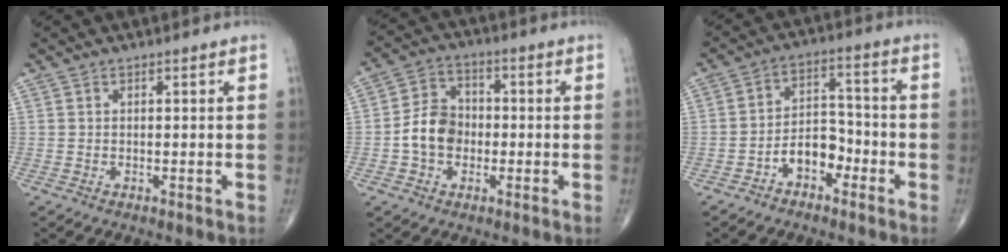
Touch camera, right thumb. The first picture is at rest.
{"total": 8.4, "force": [-1.4, 6.5, 5.1], "torque": [-0.074, 0.027, -0.037]}
{"total": 7.1, "force": [-3.7, 4.5, 4.1], "torque": [-0.043, 0.042, -0.070]}